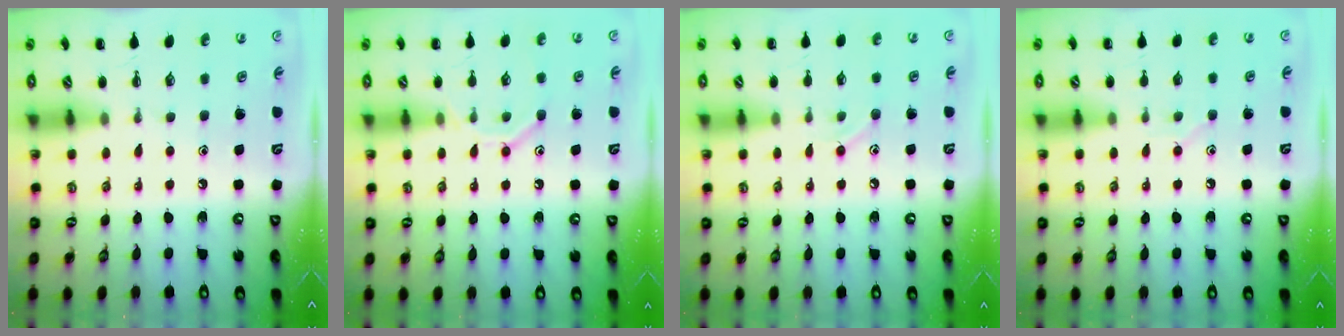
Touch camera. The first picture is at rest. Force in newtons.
{"total": 9.8, "press": 9.8, "slide": 1.3}
{"total": 6.2, "press": 6.0, "slide": 1.5}
{"total": 5.3, "press": 5.1, "slide": 1.1}